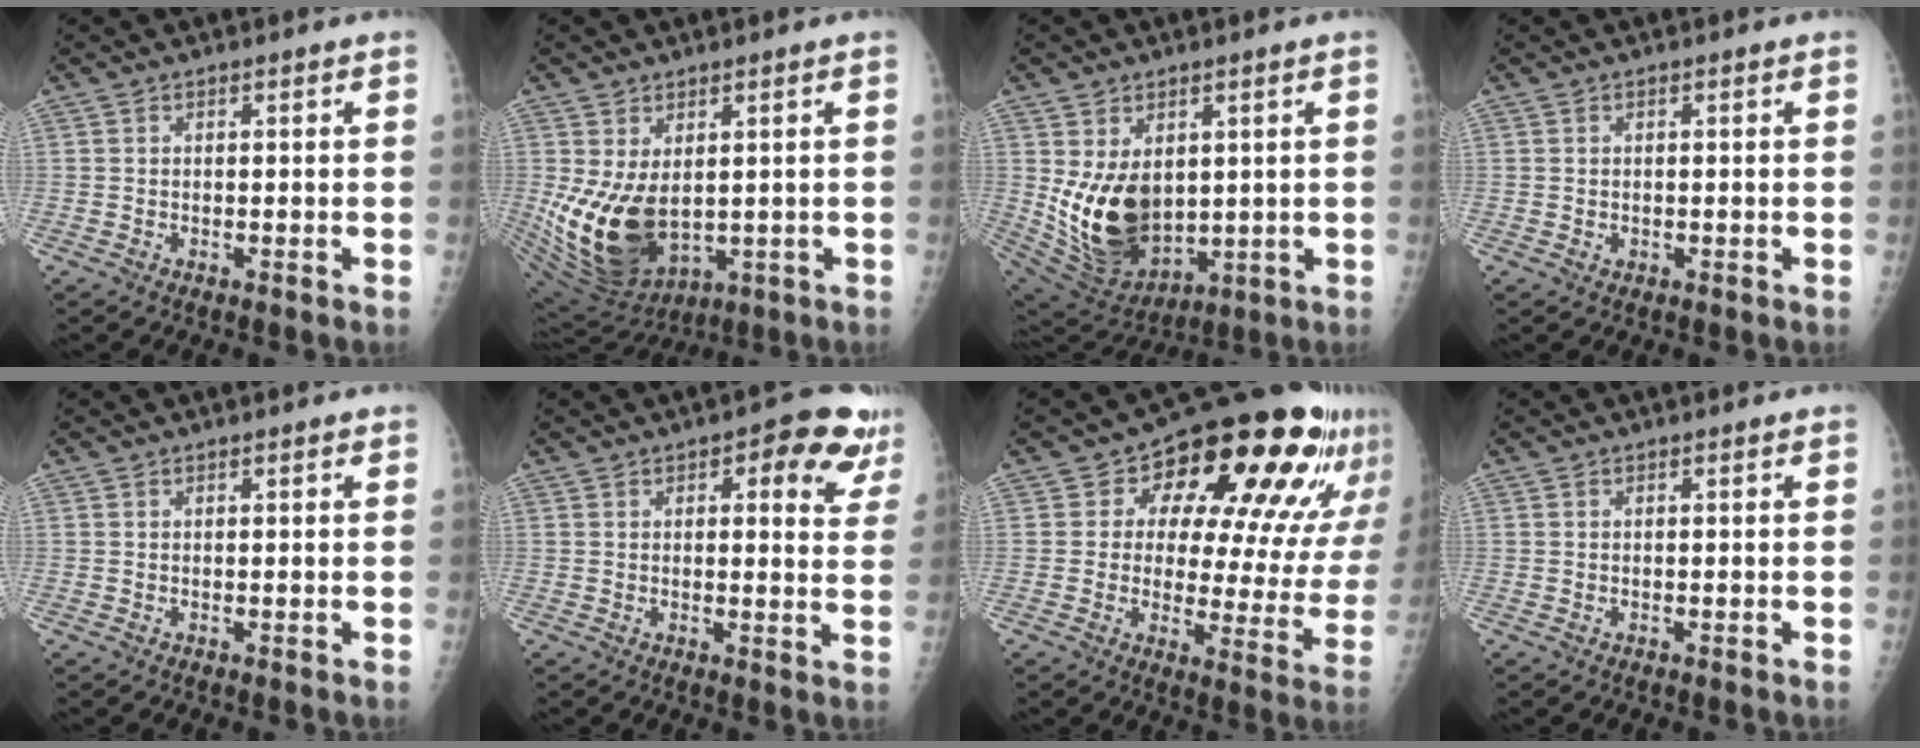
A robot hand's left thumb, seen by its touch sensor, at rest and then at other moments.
{"total": 14.5, "force": [0.3, 9.4, 11.0], "torque": [-0.194, -0.025, 0.037]}
{"total": 14.9, "force": [1.6, 10.3, 10.6], "torque": [-0.154, -0.031, 0.061]}
{"total": 0.8, "force": [0.0, 0.7, 0.3], "torque": [-0.005, 0.000, 0.001]}
{"total": 0.5, "force": [0.3, 0.2, 0.4], "torque": [-0.006, -0.001, 0.004]}
{"total": 10.5, "force": [5.5, 4.4, 7.8], "torque": [-0.049, -0.017, 0.056]}
{"total": 24.2, "force": [12.0, 12.3, 17.0], "torque": [-0.185, -0.018, 0.155]}
{"total": 0.0}